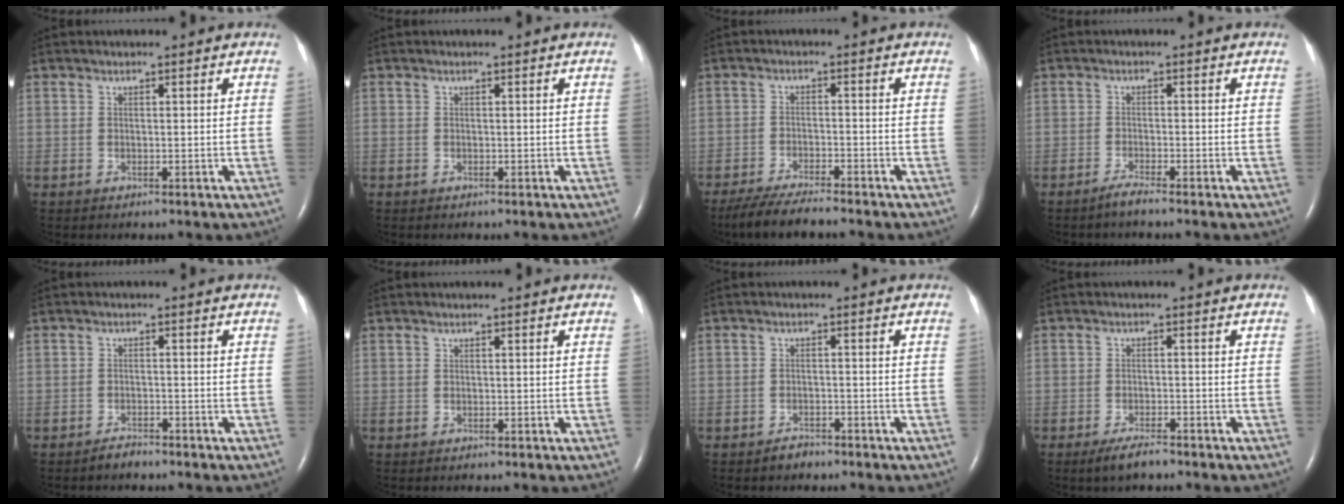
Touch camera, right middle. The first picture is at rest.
{"total": 0.0}
{"total": 7.2, "force": [-6.4, 0.4, 3.3], "torque": [-0.058, -0.023, -0.111]}
{"total": 1.9, "force": [-1.6, -0.4, 0.8], "torque": [-0.028, -0.006, -0.033]}
{"total": 1.7, "force": [-1.6, 0.3, 0.4], "torque": [-0.015, -0.004, -0.027]}
{"total": 0.0}
{"total": 1.9, "force": [-1.6, 0.8, 0.5], "torque": [-0.016, -0.002, -0.024]}
{"total": 3.4, "force": [-2.7, 0.7, 2.0], "torque": [-0.049, -0.007, -0.046]}